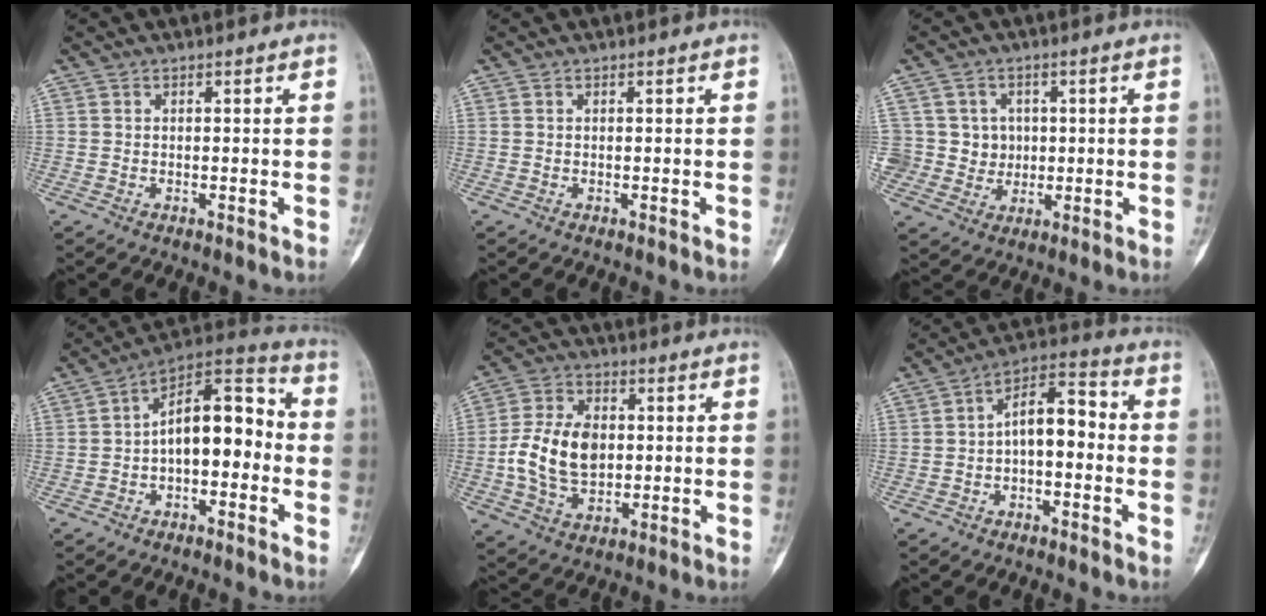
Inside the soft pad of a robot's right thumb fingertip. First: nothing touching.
{"total": 0.0}
{"total": 6.8, "force": [1.0, 6.7, 0.5], "torque": [0.032, 0.009, 0.018]}
{"total": 13.4, "force": [-1.7, 7.2, 11.2], "torque": [-0.145, 0.050, -0.041]}
{"total": 12.7, "force": [-0.2, 8.6, 9.4], "torque": [-0.164, 0.011, -0.002]}
{"total": 9.1, "force": [-1.0, 4.8, 7.7], "torque": [-0.104, 0.045, -0.030]}